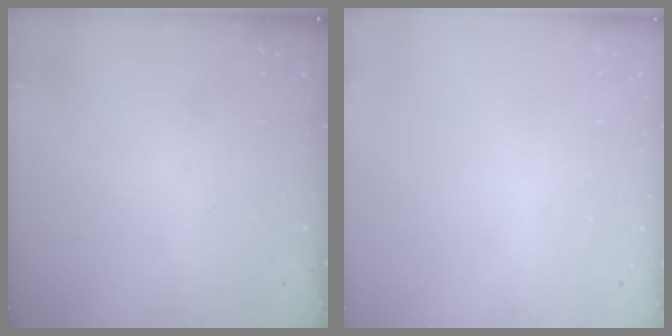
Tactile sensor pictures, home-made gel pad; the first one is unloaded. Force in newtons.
{"total": 0.0}